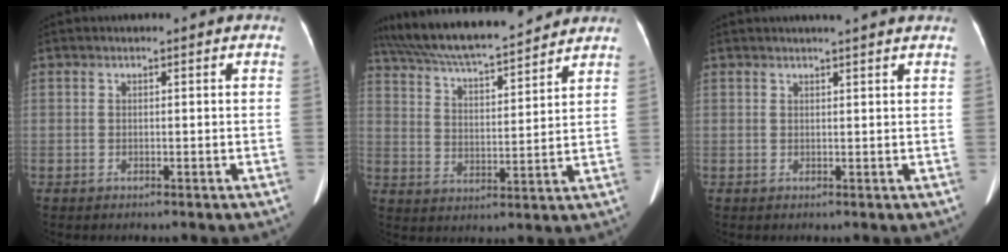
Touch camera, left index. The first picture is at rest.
{"total": 19.0, "force": [16.9, 2.7, 8.2], "torque": [-0.151, 0.031, 0.270]}
{"total": 5.4, "force": [4.8, -0.1, 2.4], "torque": [-0.033, 0.019, 0.053]}